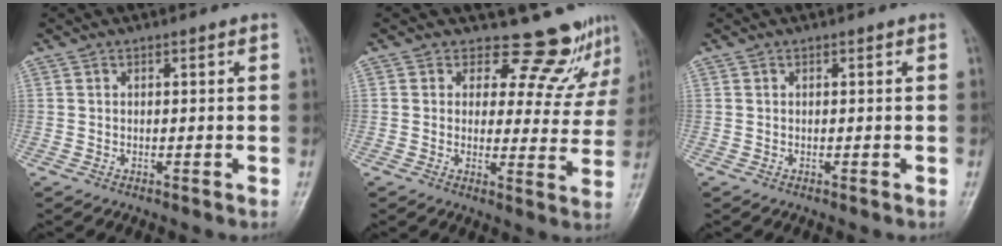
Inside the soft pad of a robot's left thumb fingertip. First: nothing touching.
{"total": 10.7, "force": [9.4, 4.6, 2.1], "torque": [0.018, -0.073, 0.101]}
{"total": 0.0}